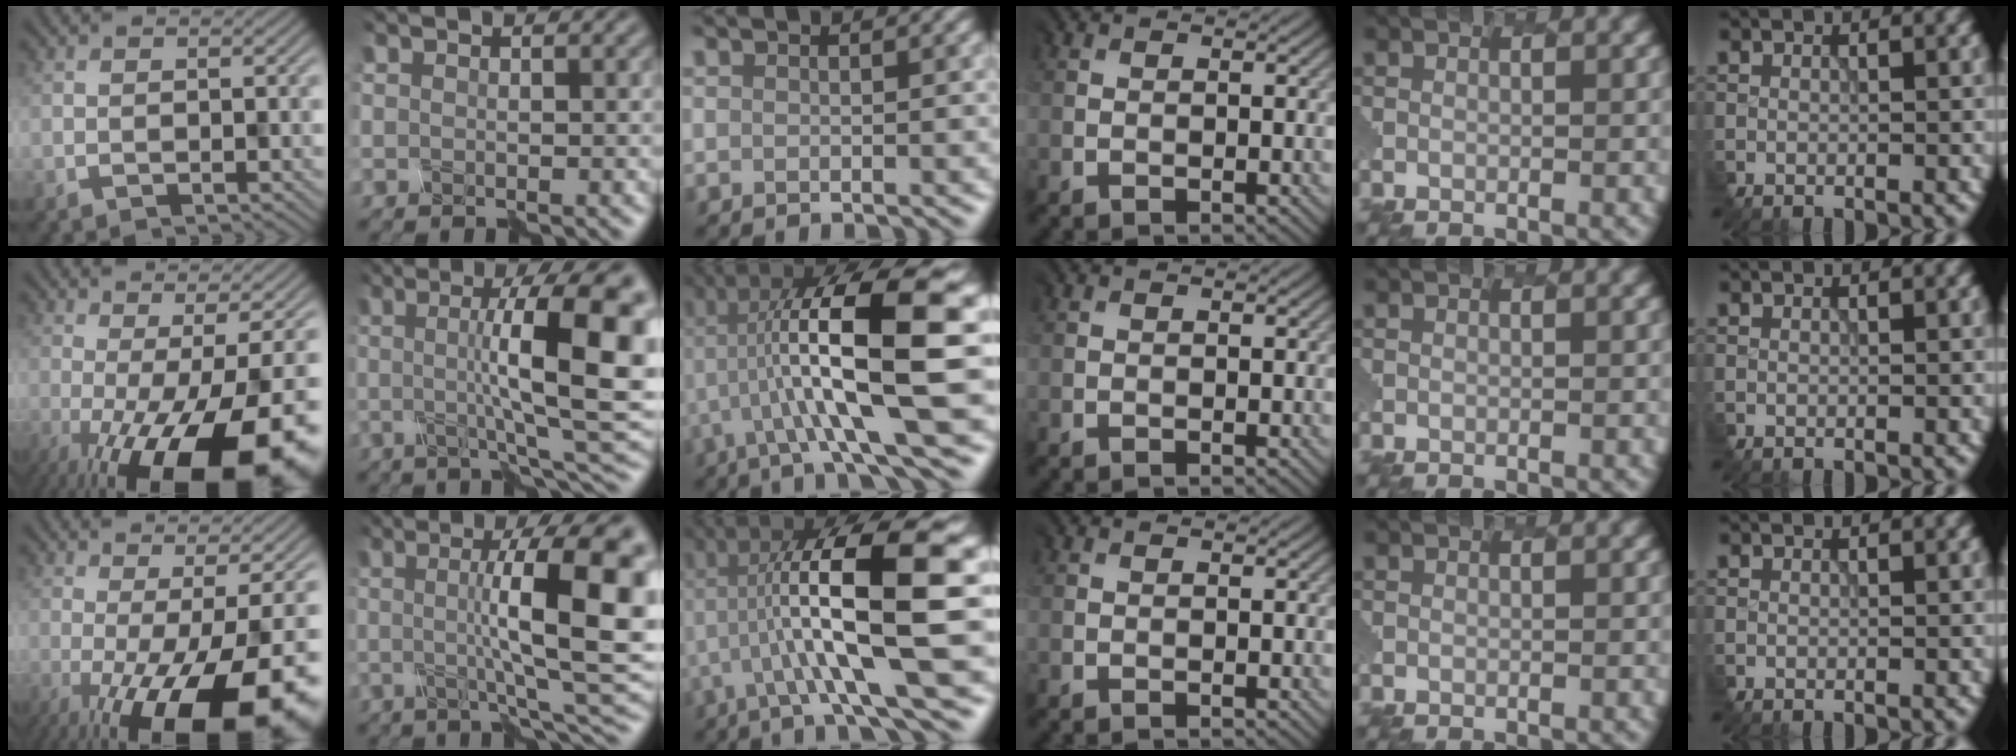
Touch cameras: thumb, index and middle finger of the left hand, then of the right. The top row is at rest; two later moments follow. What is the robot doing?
{"motion": "disassemble", "object": "spray bottle"}